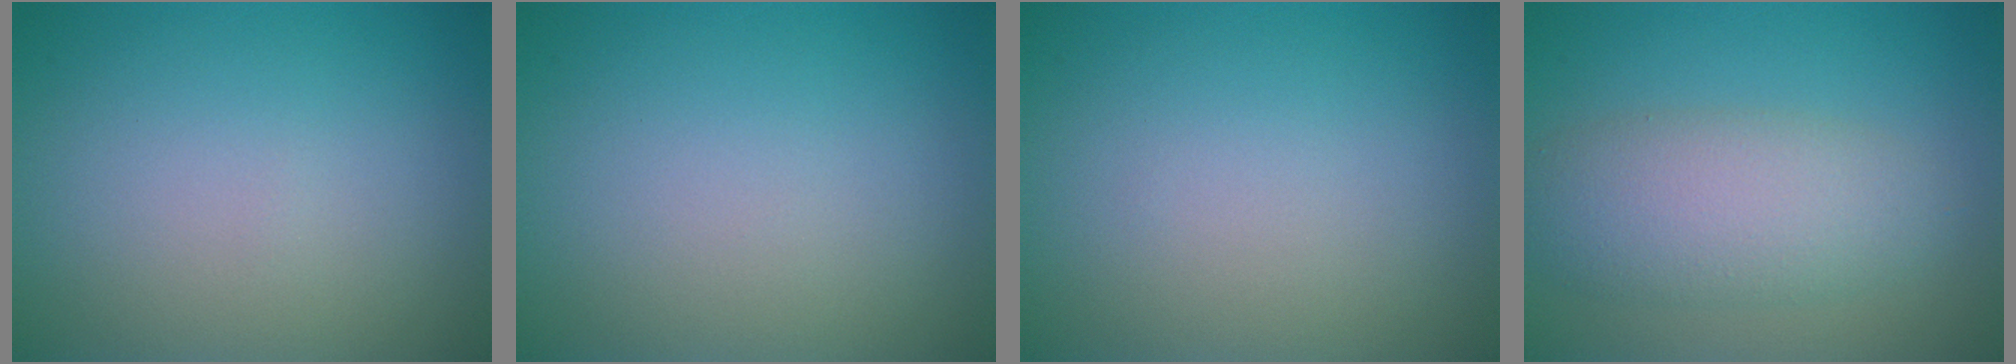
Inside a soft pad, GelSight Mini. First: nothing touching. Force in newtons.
{"total": 0.0}
{"total": 0.0}
{"total": 5.2, "press": 5.2, "slide": 0.1}